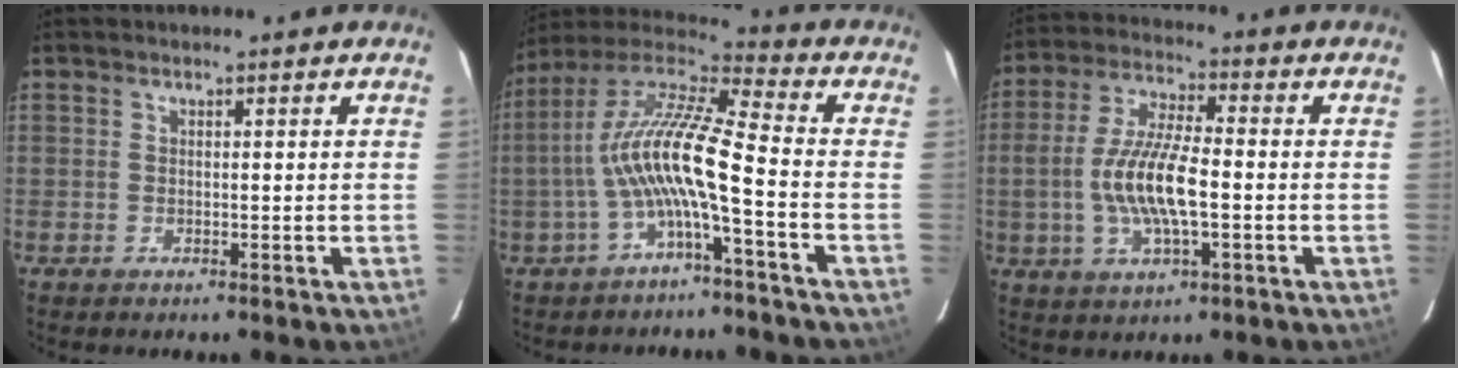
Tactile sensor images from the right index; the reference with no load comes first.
{"total": 12.8, "force": [-3.2, 1.1, 12.4], "torque": [-0.244, 0.014, -0.065]}
{"total": 12.1, "force": [-1.9, 3.6, 11.4], "torque": [-0.232, 0.001, -0.037]}